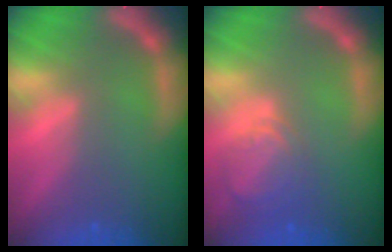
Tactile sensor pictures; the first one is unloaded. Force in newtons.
{"total": 4.0}